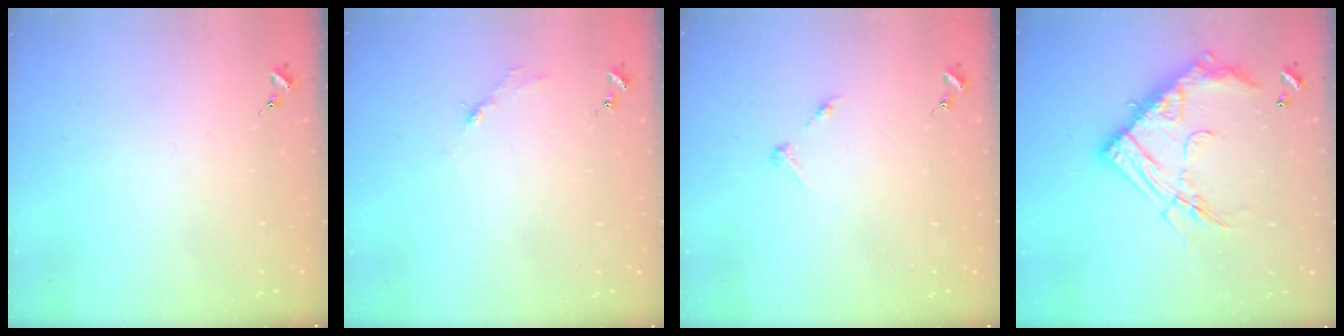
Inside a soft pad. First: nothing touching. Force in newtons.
{"total": 2.7, "press": 2.7, "slide": 0.4}
{"total": 3.2, "press": 3.1, "slide": 0.4}
{"total": 20.3, "press": 20.2, "slide": 1.9}